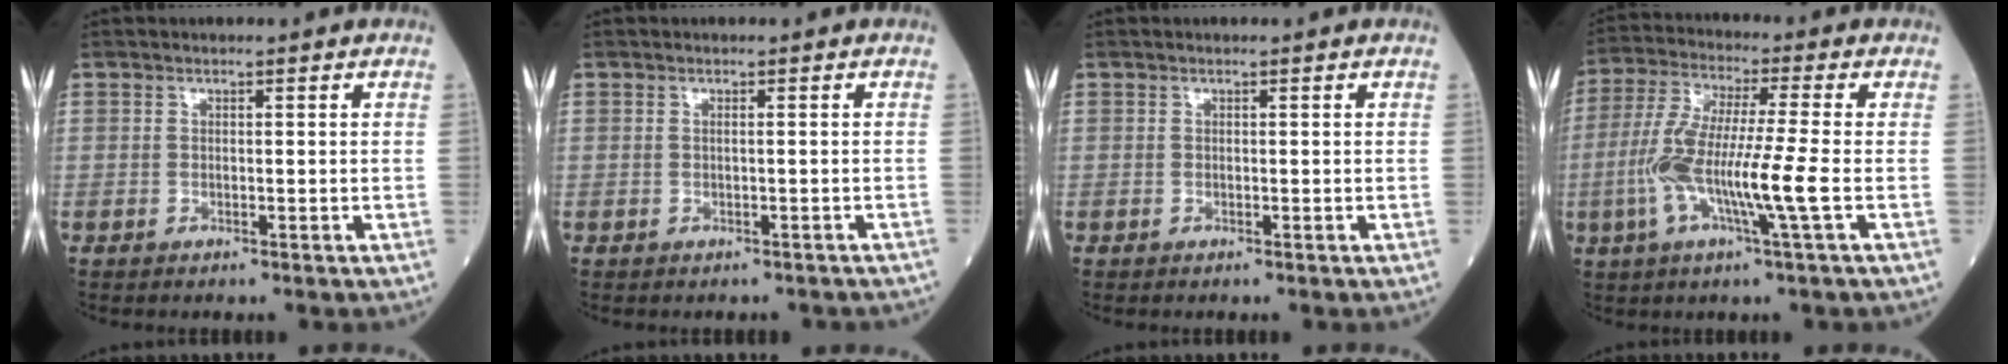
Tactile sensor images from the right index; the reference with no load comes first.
{"total": 2.5, "force": [-2.1, 1.0, 0.9], "torque": [-0.011, 0.000, -0.020]}
{"total": 0.0}
{"total": 11.6, "force": [-2.7, -0.2, 11.3], "torque": [-0.230, -0.004, -0.060]}